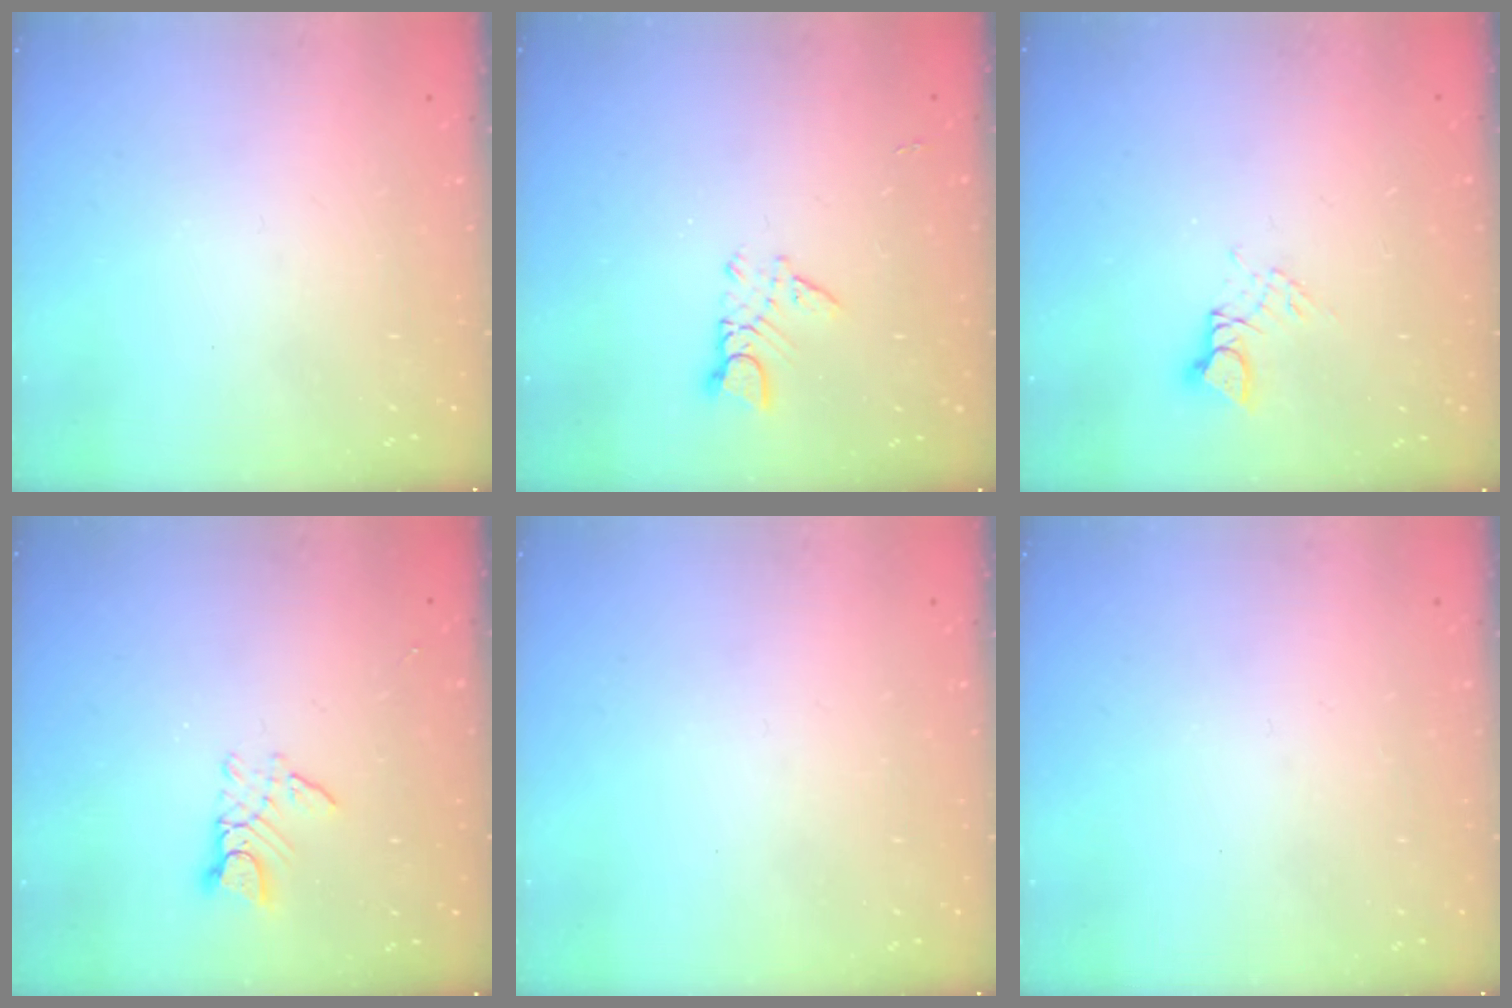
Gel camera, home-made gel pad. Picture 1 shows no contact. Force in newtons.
{"total": 2.8, "press": 2.8, "slide": 0.3}
{"total": 3.7, "press": 3.6, "slide": 0.5}
{"total": 5.7, "press": 5.7, "slide": 0.4}
{"total": 0.0}
{"total": 0.0}